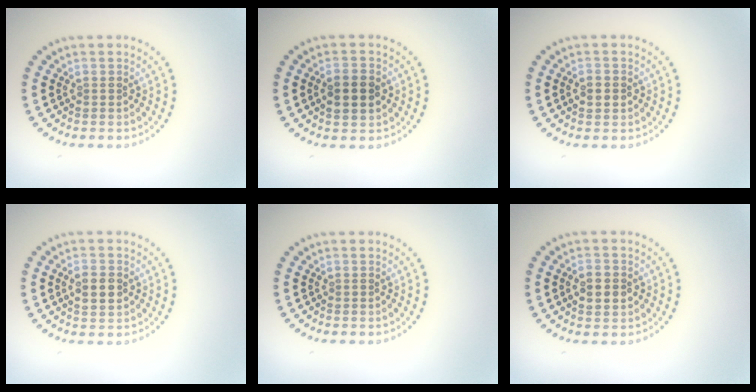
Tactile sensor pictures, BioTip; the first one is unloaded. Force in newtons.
{"total": 3.8, "press": 3.8, "slide": 0.2}
{"total": 2.2, "press": 2.2, "slide": 0.1}
{"total": 2.4, "press": 2.4, "slide": 0.1}
{"total": 0.0}
{"total": 2.9, "press": 2.9, "slide": 0.1}